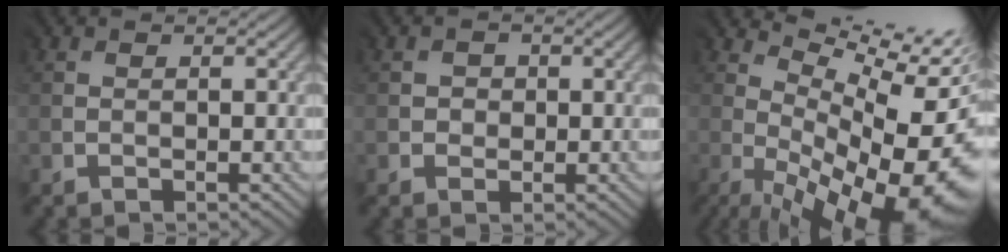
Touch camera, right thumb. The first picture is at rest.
{"total": 1.4, "force": [0.1, 1.3, -0.2], "torque": [0.005, -0.004, 0.003]}
{"total": 14.8, "force": [2.2, 5.4, 13.6], "torque": [-0.158, 0.004, 0.081]}